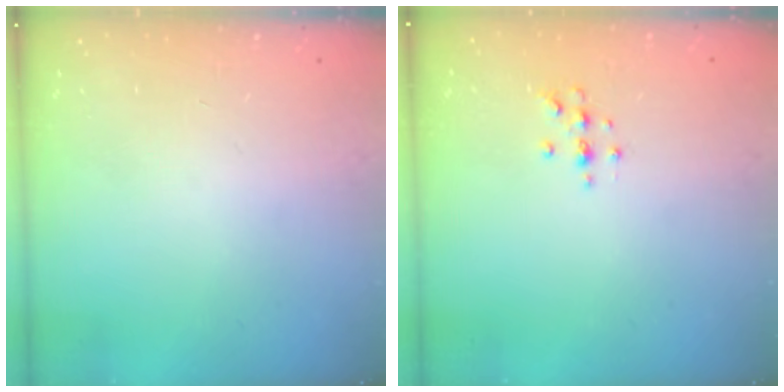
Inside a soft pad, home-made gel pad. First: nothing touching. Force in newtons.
{"total": 4.3, "press": 4.2, "slide": 1.0}